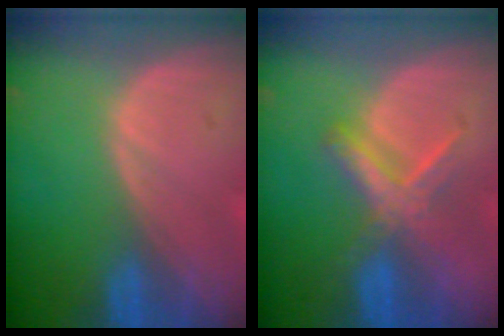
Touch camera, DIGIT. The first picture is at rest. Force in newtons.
{"total": 5.5, "press": 5.4, "slide": 1.1}